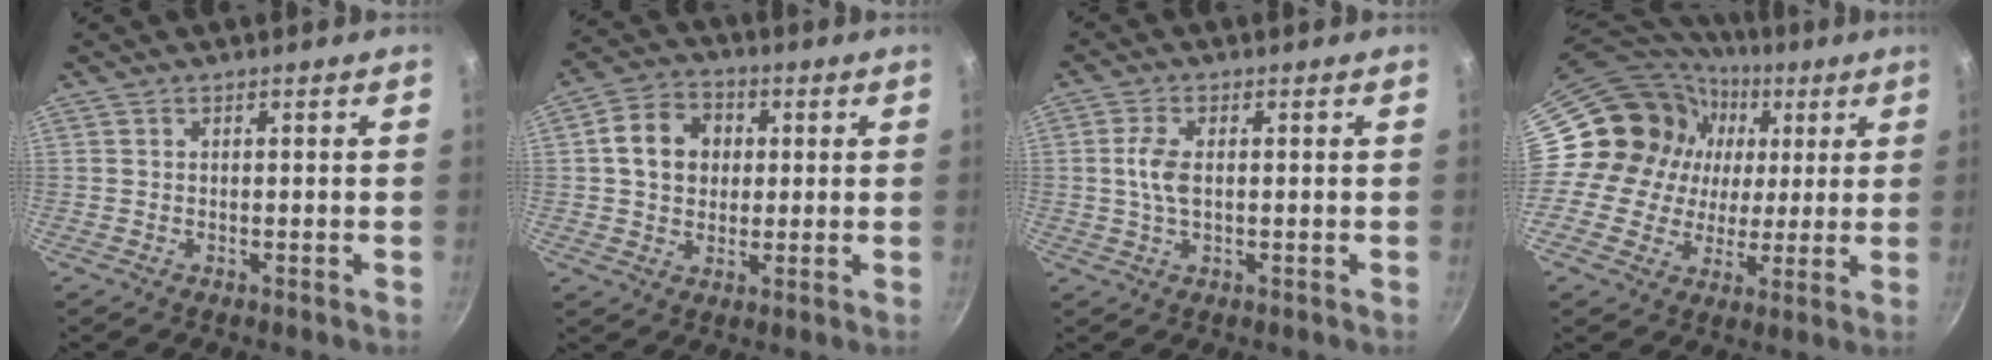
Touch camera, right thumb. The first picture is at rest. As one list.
[{"total": 10.2, "force": [1.7, 8.3, 5.7], "torque": [-0.076, 0.013, 0.018]}, {"total": 4.9, "force": [0.3, 2.6, 4.2], "torque": [-0.088, 0.005, 0.004]}, {"total": 19.8, "force": [3.7, 17.5, 8.4], "torque": [-0.131, 0.015, 0.056]}]